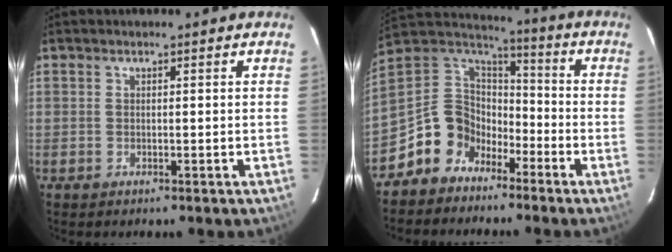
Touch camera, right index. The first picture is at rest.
{"total": 12.9, "force": [-7.9, 9.6, 3.3], "torque": [-0.094, 0.041, -0.151]}